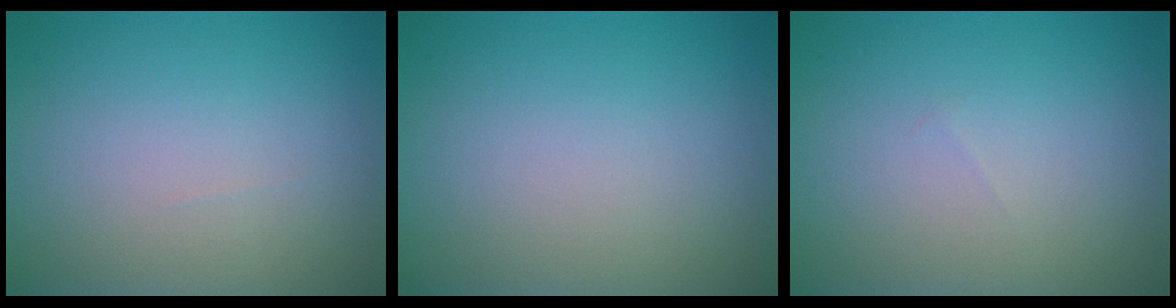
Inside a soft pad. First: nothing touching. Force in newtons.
{"total": 0.0}
{"total": 0.0}